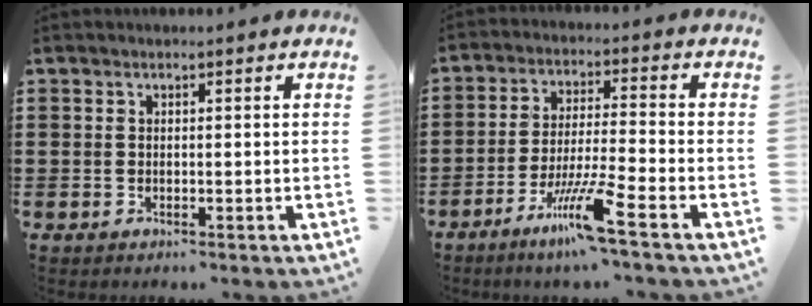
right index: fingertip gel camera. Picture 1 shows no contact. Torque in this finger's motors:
{"motor_torque": [2.03, -0.11, 0.69, 0.10]}